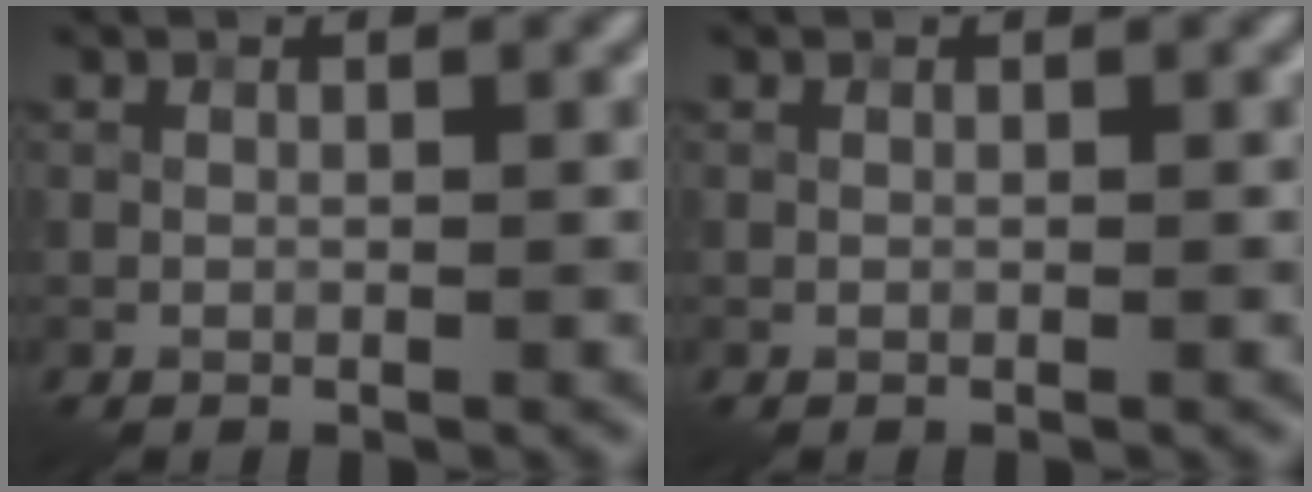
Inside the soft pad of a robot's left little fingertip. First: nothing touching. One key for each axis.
{"total": 0.0}